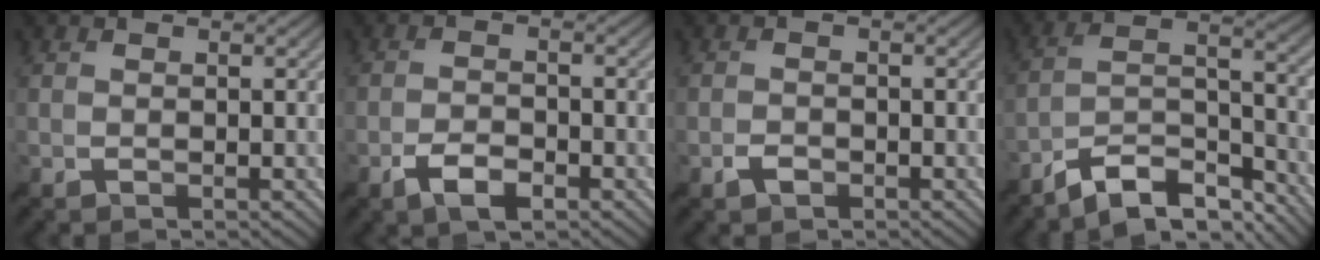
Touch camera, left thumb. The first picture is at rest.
{"total": 3.9, "force": [-2.5, 1.4, 2.7], "torque": [-0.055, -0.003, -0.048]}
{"total": 1.4, "force": [-1.1, 0.7, 0.5], "torque": [-0.008, -0.002, -0.021]}
{"total": 10.8, "force": [-8.9, 2.7, 5.4], "torque": [-0.092, 0.009, -0.169]}